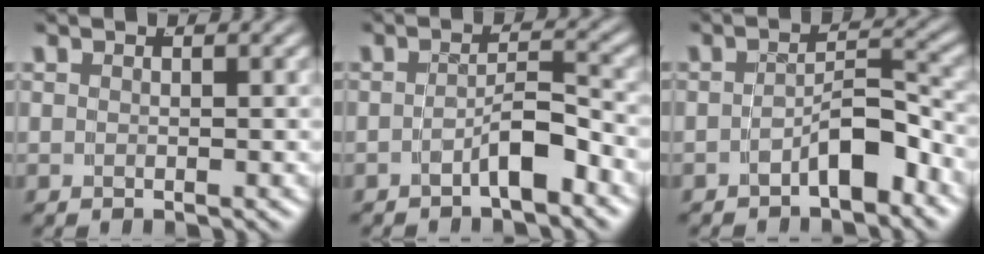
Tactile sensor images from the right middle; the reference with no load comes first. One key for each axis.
{"total": 2.9, "fx": -2.3, "fy": 0.4, "fz": 1.9, "tx": -0.023, "ty": -0.004, "tz": -0.036}
{"total": 3.5, "fx": -2.5, "fy": 0.9, "fz": 2.3, "tx": -0.028, "ty": -0.004, "tz": -0.039}